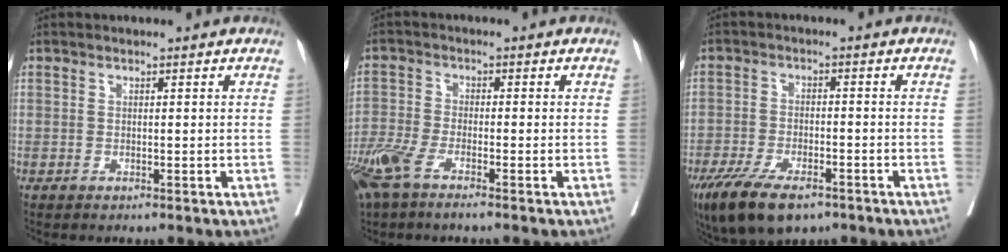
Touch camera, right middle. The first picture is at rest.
{"total": 7.1, "force": [-4.5, 2.0, 5.2], "torque": [-0.122, -0.014, -0.091]}
{"total": 11.4, "force": [-7.7, 4.3, 7.2], "torque": [-0.128, -0.015, -0.126]}